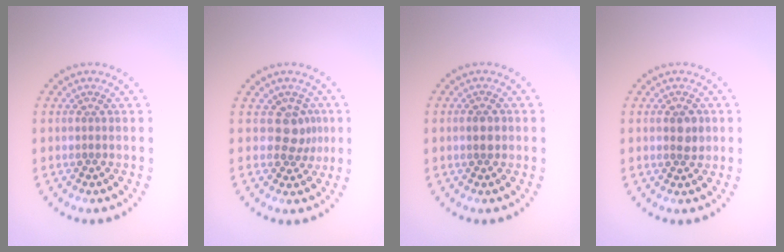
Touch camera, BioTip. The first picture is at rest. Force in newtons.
{"total": 2.4, "press": 1.9, "slide": 1.5}
{"total": 1.8, "press": 1.8, "slide": 0.0}
{"total": 1.8, "press": 1.8, "slide": 0.1}